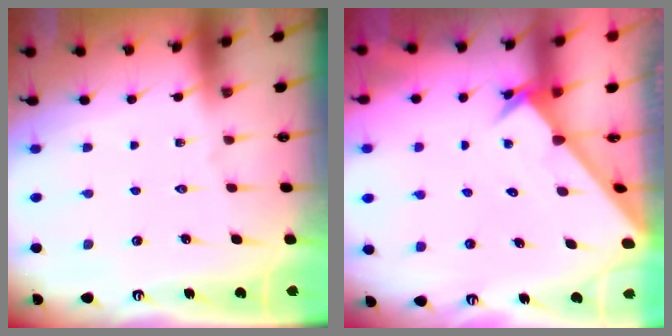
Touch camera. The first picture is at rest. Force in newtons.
{"total": 2.4, "press": 2.4, "slide": 0.2}